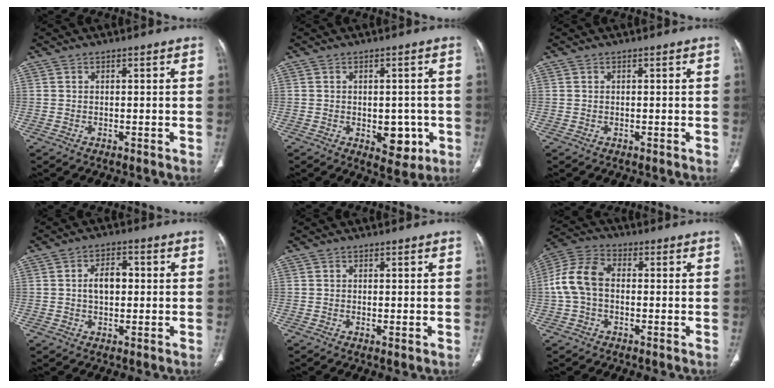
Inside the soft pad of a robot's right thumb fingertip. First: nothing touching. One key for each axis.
{"total": 6.4, "fx": -1.6, "fy": 3.9, "fz": 4.7, "tx": -0.030, "ty": 0.000, "tz": -0.011}
{"total": 0.0}
{"total": 5.4, "fx": 0.3, "fy": 3.4, "fz": 4.2, "tx": -0.065, "ty": 0.013, "tz": 0.001}
{"total": 0.9, "fx": -0.2, "fy": 0.2, "fz": 0.8, "tx": -0.021, "ty": -0.005, "tz": -0.003}
{"total": 9.4, "fx": -0.4, "fy": 6.3, "fz": 7.0, "tx": -0.145, "ty": 0.030, "tz": -0.016}